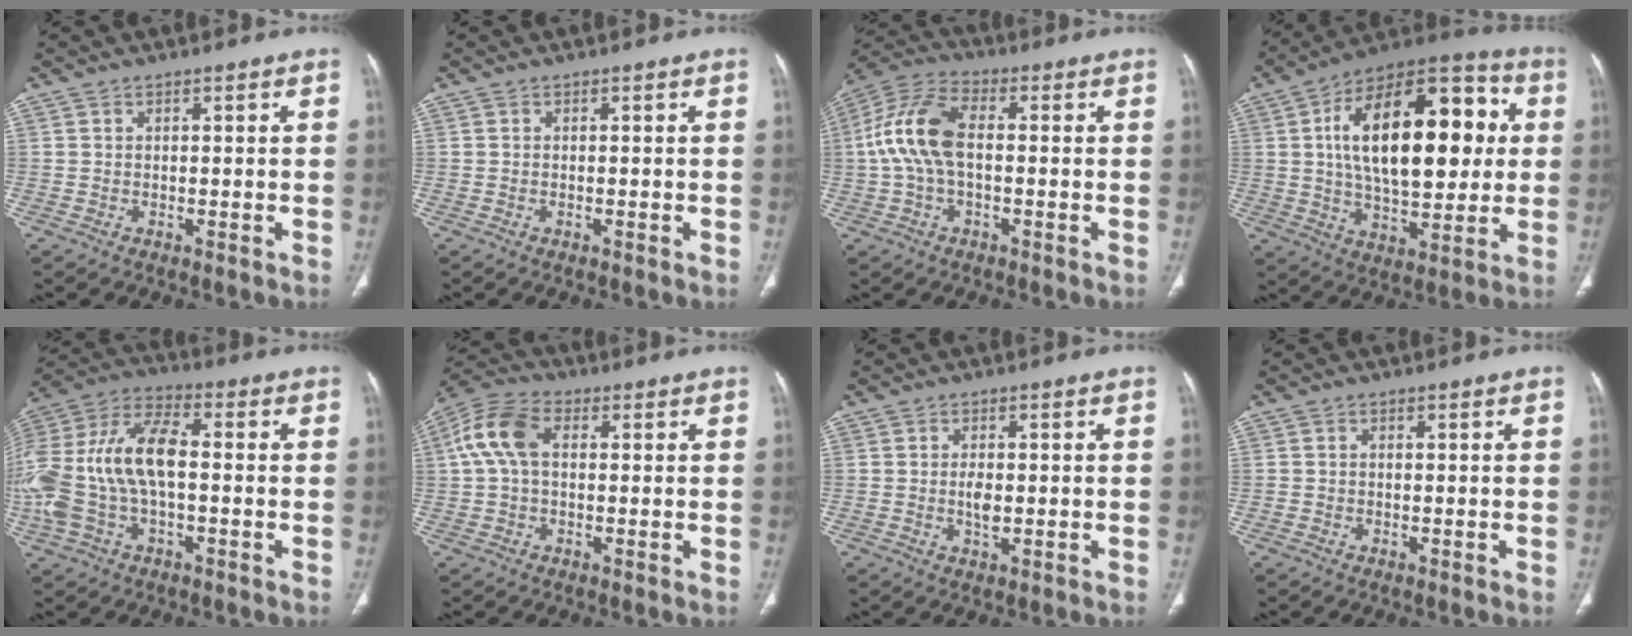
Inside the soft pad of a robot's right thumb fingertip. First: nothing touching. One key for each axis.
{"total": 0.0}
{"total": 11.9, "fx": 0.0, "fy": 6.4, "fz": 10.1, "tx": -0.220, "ty": 0.033, "tz": -0.007}
{"total": 27.5, "fx": 4.1, "fy": 14.2, "fz": 23.2, "tx": -0.339, "ty": 0.018, "tz": 0.059}
{"total": 20.4, "fx": -1.2, "fy": 10.8, "fz": 17.3, "tx": -0.396, "ty": 0.035, "tz": -0.021}
{"total": 9.3, "fx": 1.4, "fy": 5.8, "fz": 7.1, "tx": -0.155, "ty": 0.030, "tz": 0.021}
{"total": 3.0, "fx": -0.2, "fy": 1.6, "fz": 2.5, "tx": -0.046, "ty": -0.001, "tz": -0.004}
{"total": 0.7, "fx": -0.2, "fy": 0.7, "fz": 0.1, "tx": 0.002, "ty": 0.005, "tz": -0.005}